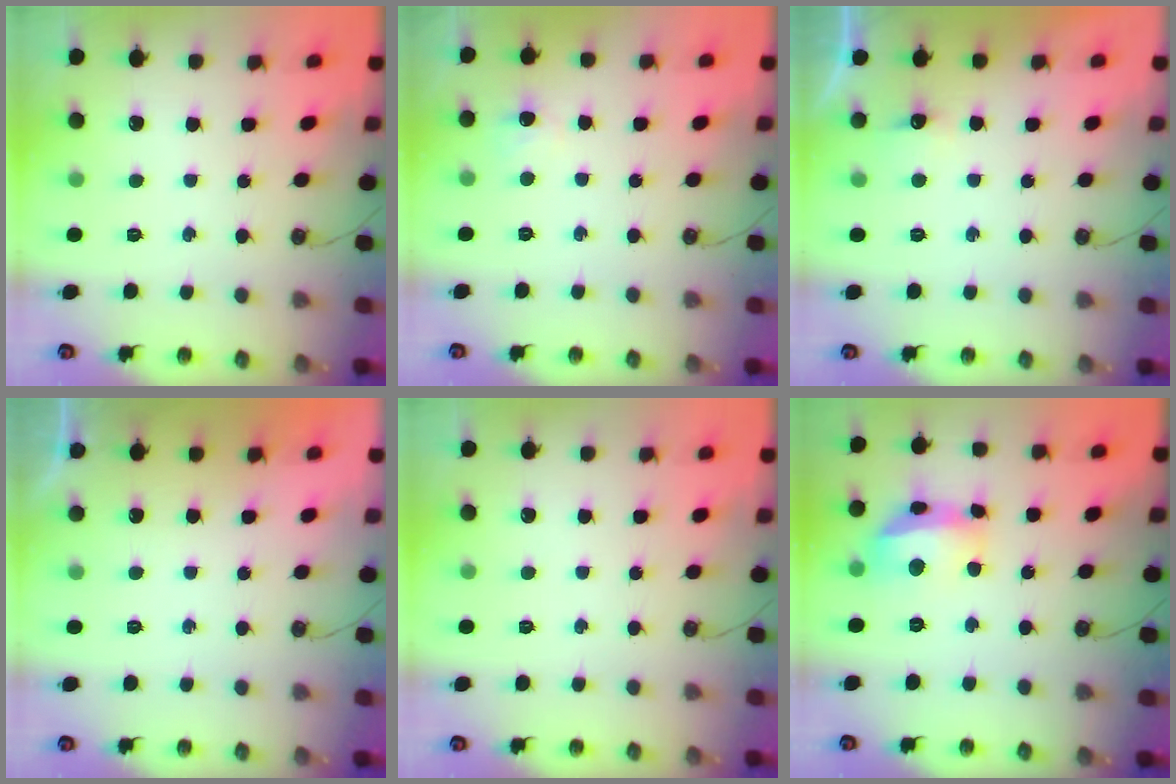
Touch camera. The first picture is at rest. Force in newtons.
{"total": 3.6, "press": 3.5, "slide": 0.8}
{"total": 5.4, "press": 5.3, "slide": 1.2}
{"total": 0.0}
{"total": 0.0}
{"total": 14.0, "press": 13.9, "slide": 1.5}